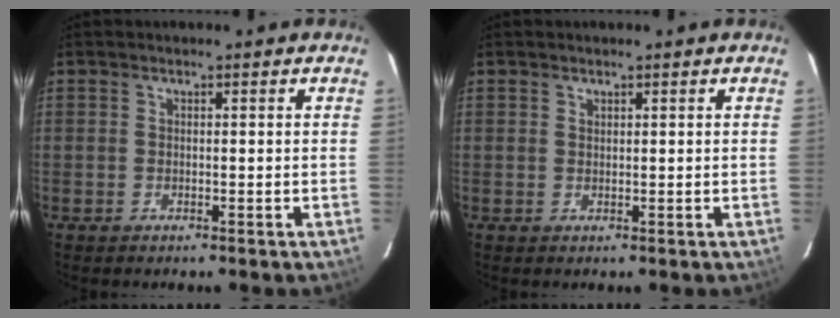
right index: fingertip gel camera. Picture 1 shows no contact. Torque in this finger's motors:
{"motor_torque": [-0.56, 0.61, -0.03, 0.00]}